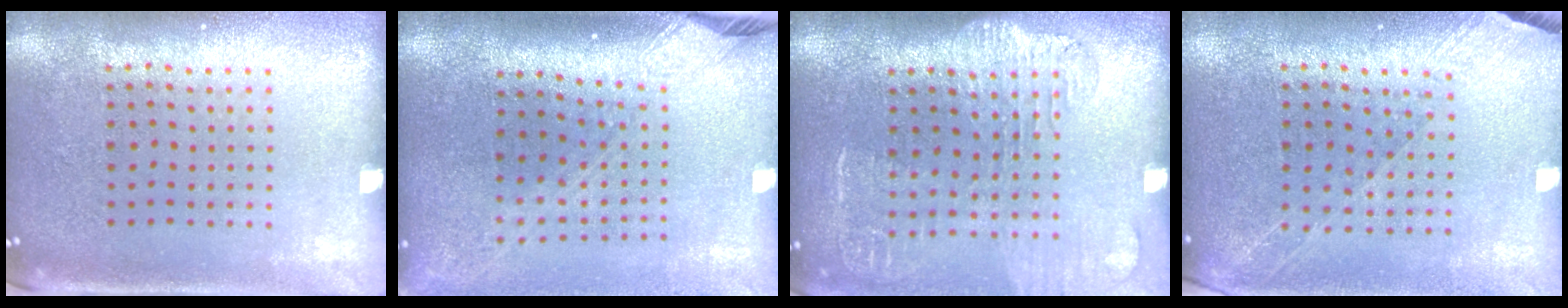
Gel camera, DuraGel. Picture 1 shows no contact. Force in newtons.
{"total": 2.2, "press": 1.6, "slide": 1.5}
{"total": 1.8, "press": 1.6, "slide": 0.9}
{"total": 1.3, "press": 1.2, "slide": 0.5}